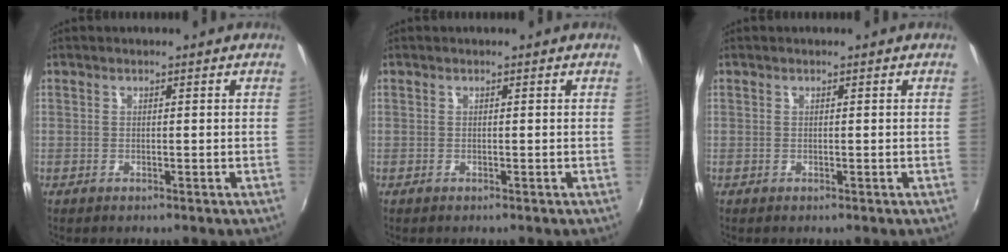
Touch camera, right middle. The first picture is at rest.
{"total": 0.0}
{"total": 0.0}